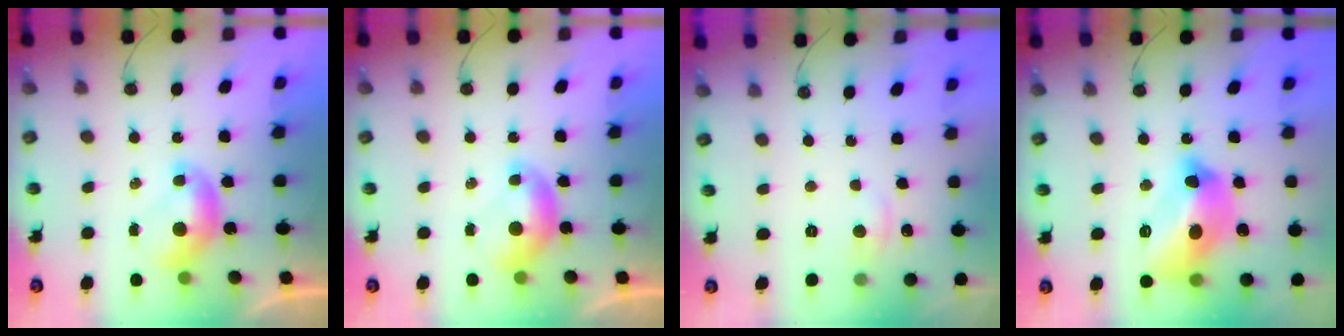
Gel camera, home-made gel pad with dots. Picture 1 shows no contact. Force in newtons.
{"total": 0.0}
{"total": 1.3, "press": 1.1, "slide": 0.5}
{"total": 13.4, "press": 13.3, "slide": 1.6}